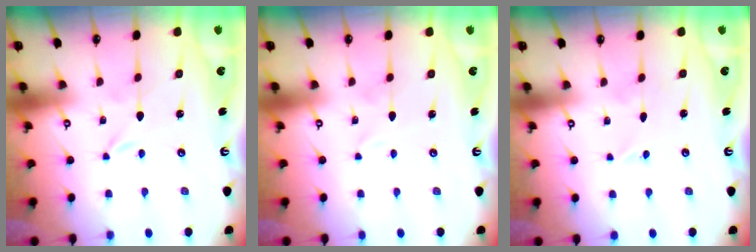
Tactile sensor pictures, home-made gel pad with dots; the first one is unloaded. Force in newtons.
{"total": 1.7, "press": 1.7, "slide": 0.3}
{"total": 3.5, "press": 3.5, "slide": 0.3}